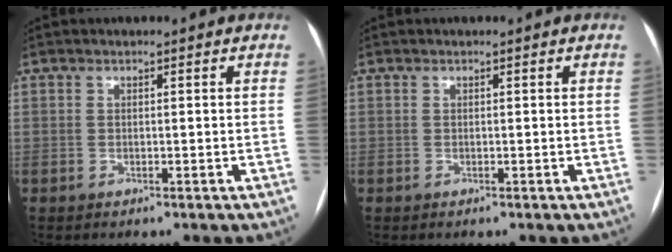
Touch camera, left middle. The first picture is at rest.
{"total": 0.0}